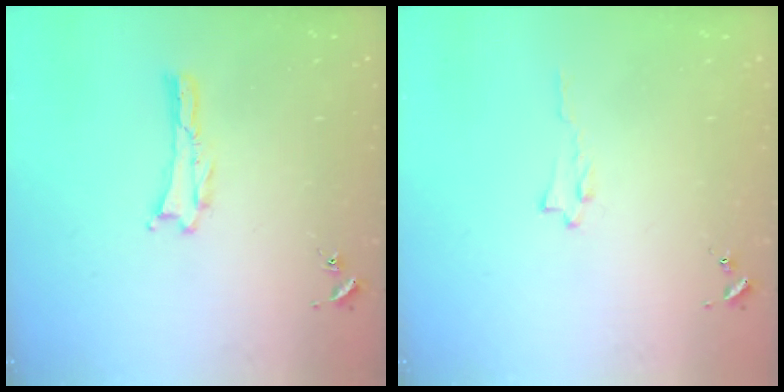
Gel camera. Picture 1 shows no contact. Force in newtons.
{"total": 0.6, "press": 0.6, "slide": 0.1}